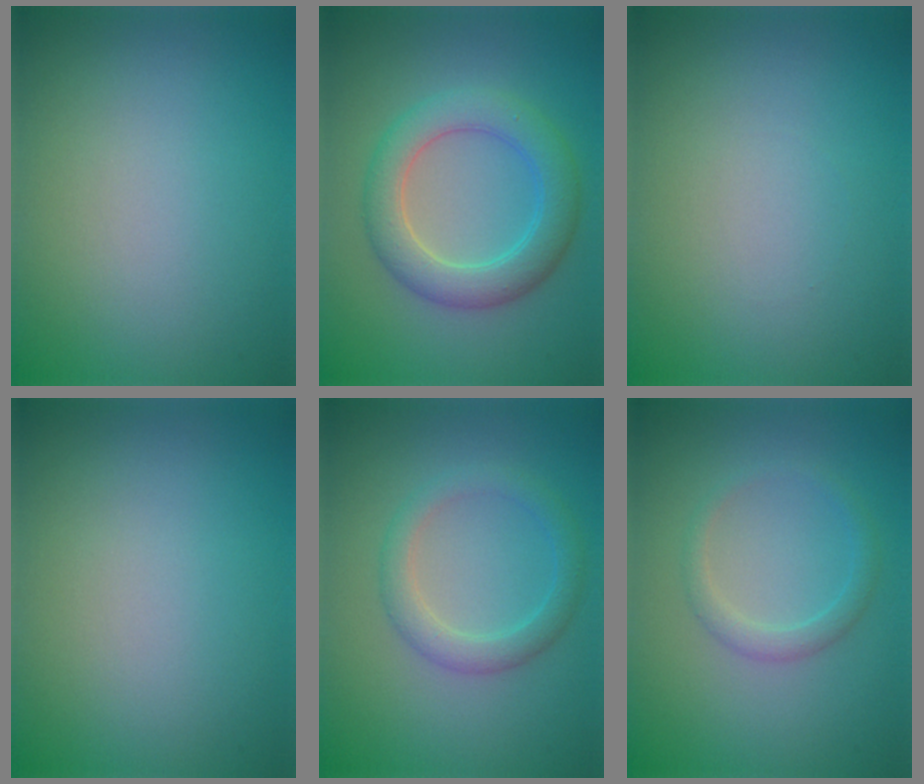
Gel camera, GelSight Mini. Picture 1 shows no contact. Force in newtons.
{"total": 5.1, "press": 5.1, "slide": 0.2}
{"total": 0.0}
{"total": 0.0}
{"total": 2.7, "press": 2.7, "slide": 0.1}
{"total": 1.7, "press": 1.7, "slide": 0.1}